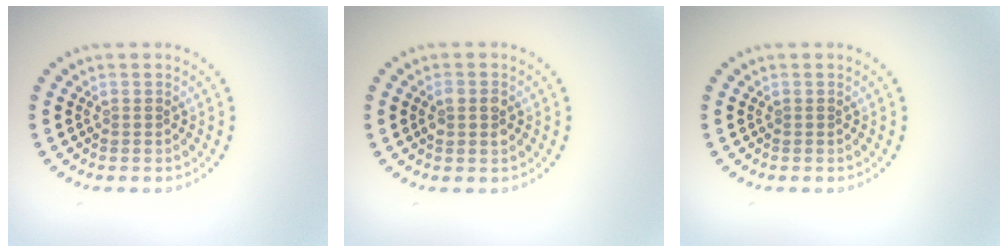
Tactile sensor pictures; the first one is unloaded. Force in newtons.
{"total": 1.6, "press": 1.6, "slide": 0.2}
{"total": 0.0}